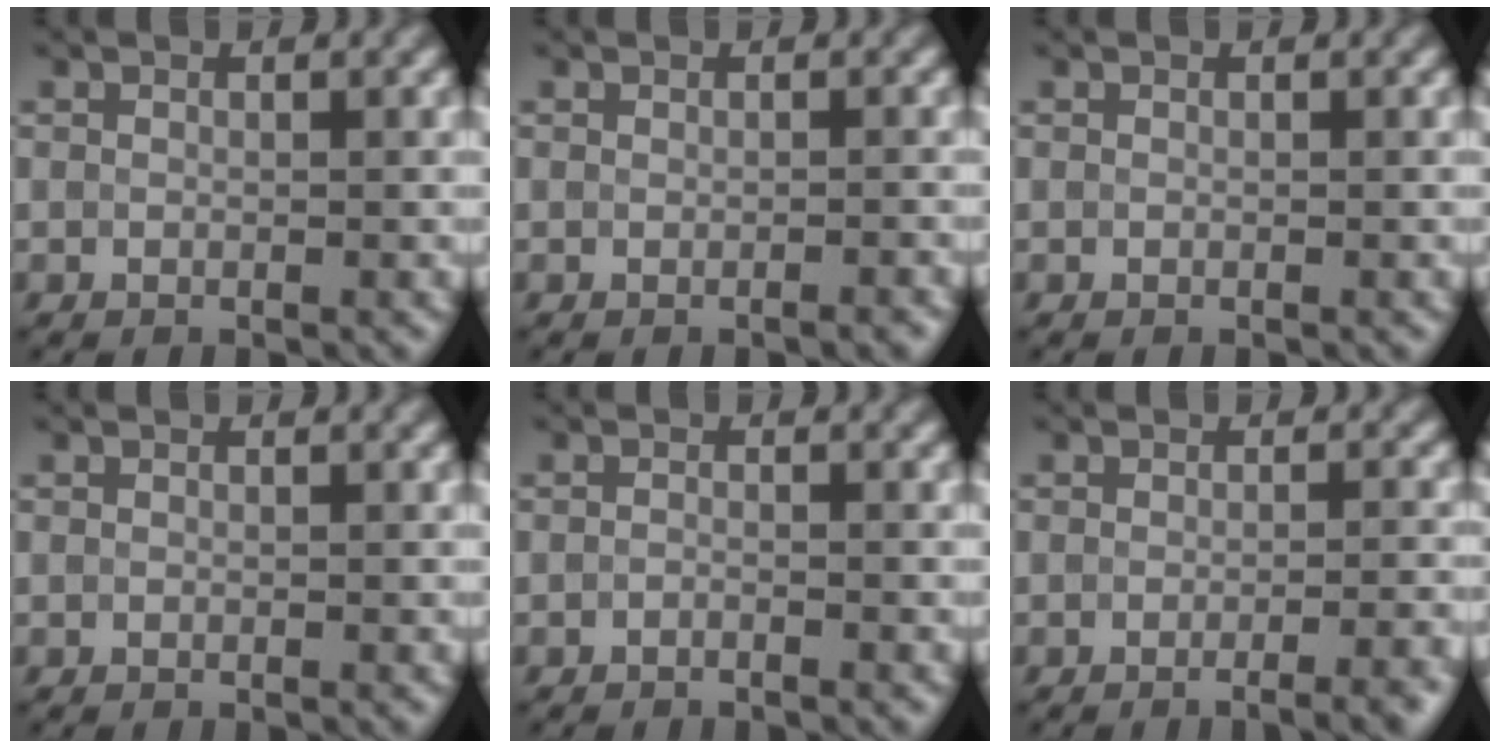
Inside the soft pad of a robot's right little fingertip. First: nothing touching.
{"total": 0.8, "force": [-0.6, 0.1, 0.6], "torque": [-0.004, 0.002, -0.011]}
{"total": 0.0}
{"total": 0.0}
{"total": 0.8, "force": [-0.7, 0.2, 0.4], "torque": [-0.007, -0.002, -0.014]}
{"total": 4.4, "force": [-2.6, 1.3, 3.3], "torque": [-0.023, 0.012, -0.032]}